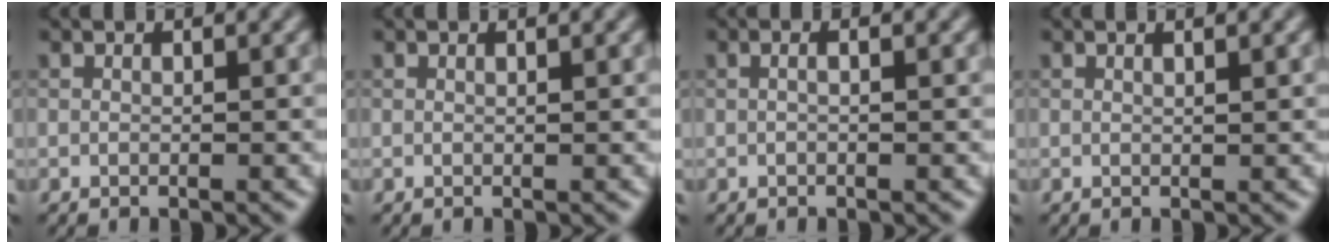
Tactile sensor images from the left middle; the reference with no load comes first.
{"total": 0.5, "force": [0.1, 0.2, 0.5], "torque": [0.000, 0.001, -0.002]}
{"total": 1.2, "force": [-0.1, 0.4, 1.1], "torque": [-0.006, 0.000, -0.013]}
{"total": 1.0, "force": [0.3, 0.3, 0.9], "torque": [-0.006, 0.005, -0.001]}